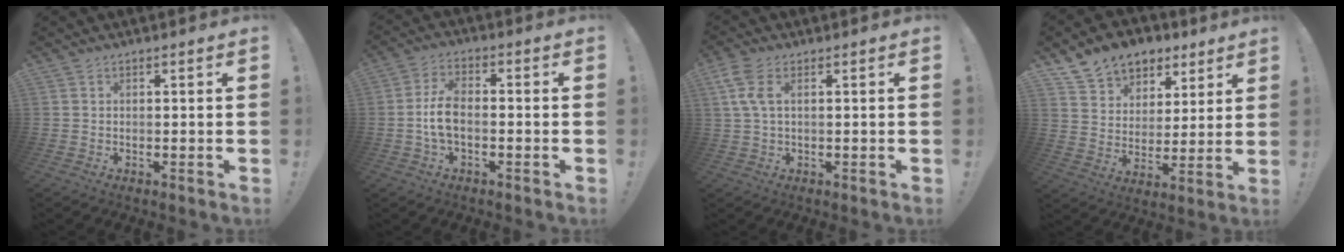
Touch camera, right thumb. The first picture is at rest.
{"total": 7.6, "force": [-1.3, 4.0, 6.3], "torque": [-0.136, 0.005, -0.019]}
{"total": 6.8, "force": [2.1, 3.1, 5.7], "torque": [-0.126, 0.004, 0.043]}
{"total": 11.9, "force": [8.2, 8.1, 3.0], "torque": [-0.048, -0.059, 0.157]}